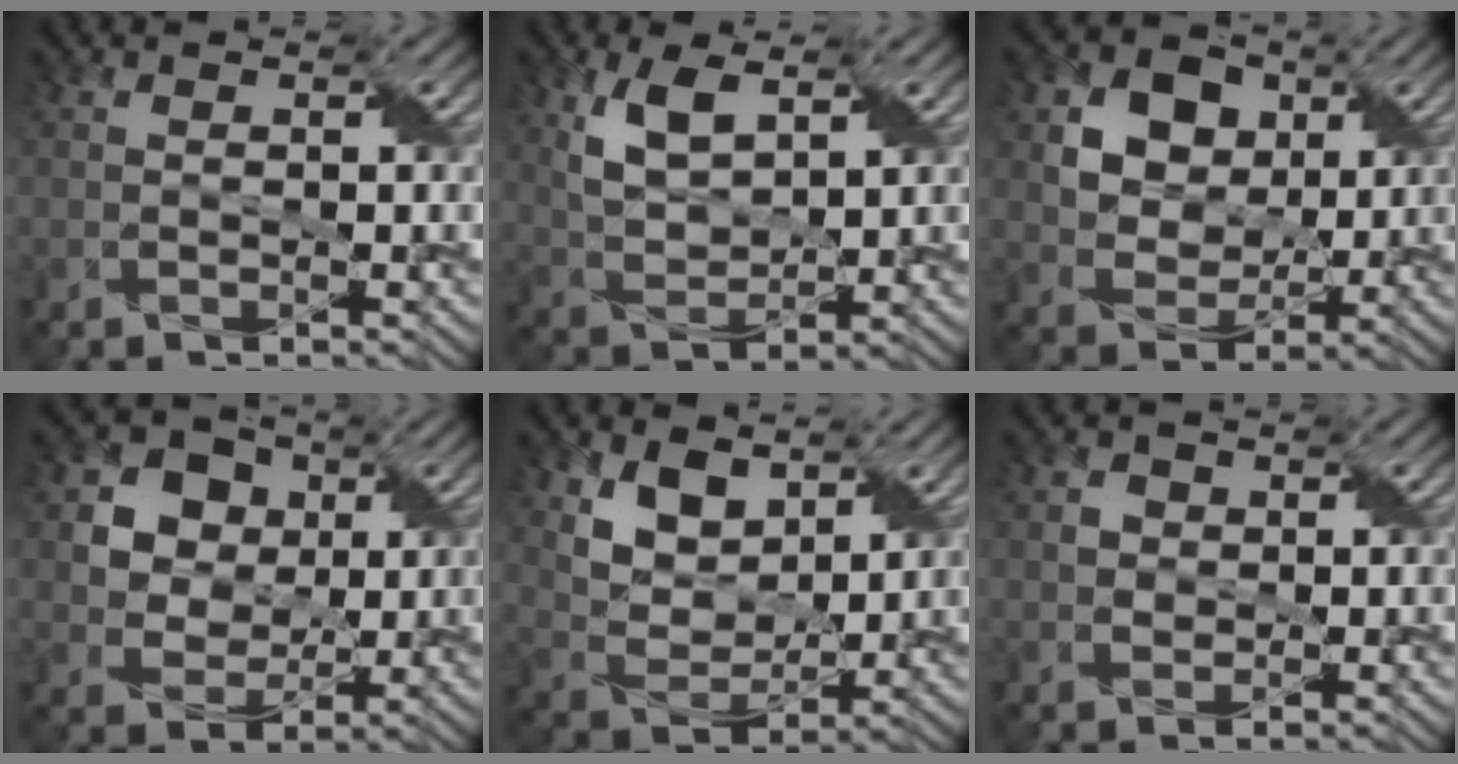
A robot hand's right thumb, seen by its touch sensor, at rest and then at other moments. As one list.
[{"total": 6.2, "force": [2.9, 3.1, 4.5], "torque": [-0.108, -0.002, 0.058]}, {"total": 9.4, "force": [3.6, 7.4, 4.6], "torque": [-0.137, 0.002, 0.071]}, {"total": 8.0, "force": [2.6, 6.7, 3.6], "torque": [-0.106, 0.005, 0.037]}, {"total": 7.0, "force": [3.6, 4.6, 3.8], "torque": [-0.097, -0.014, 0.059]}, {"total": 1.9, "force": [0.4, 1.7, 0.6], "torque": [-0.013, -0.001, 0.004]}]